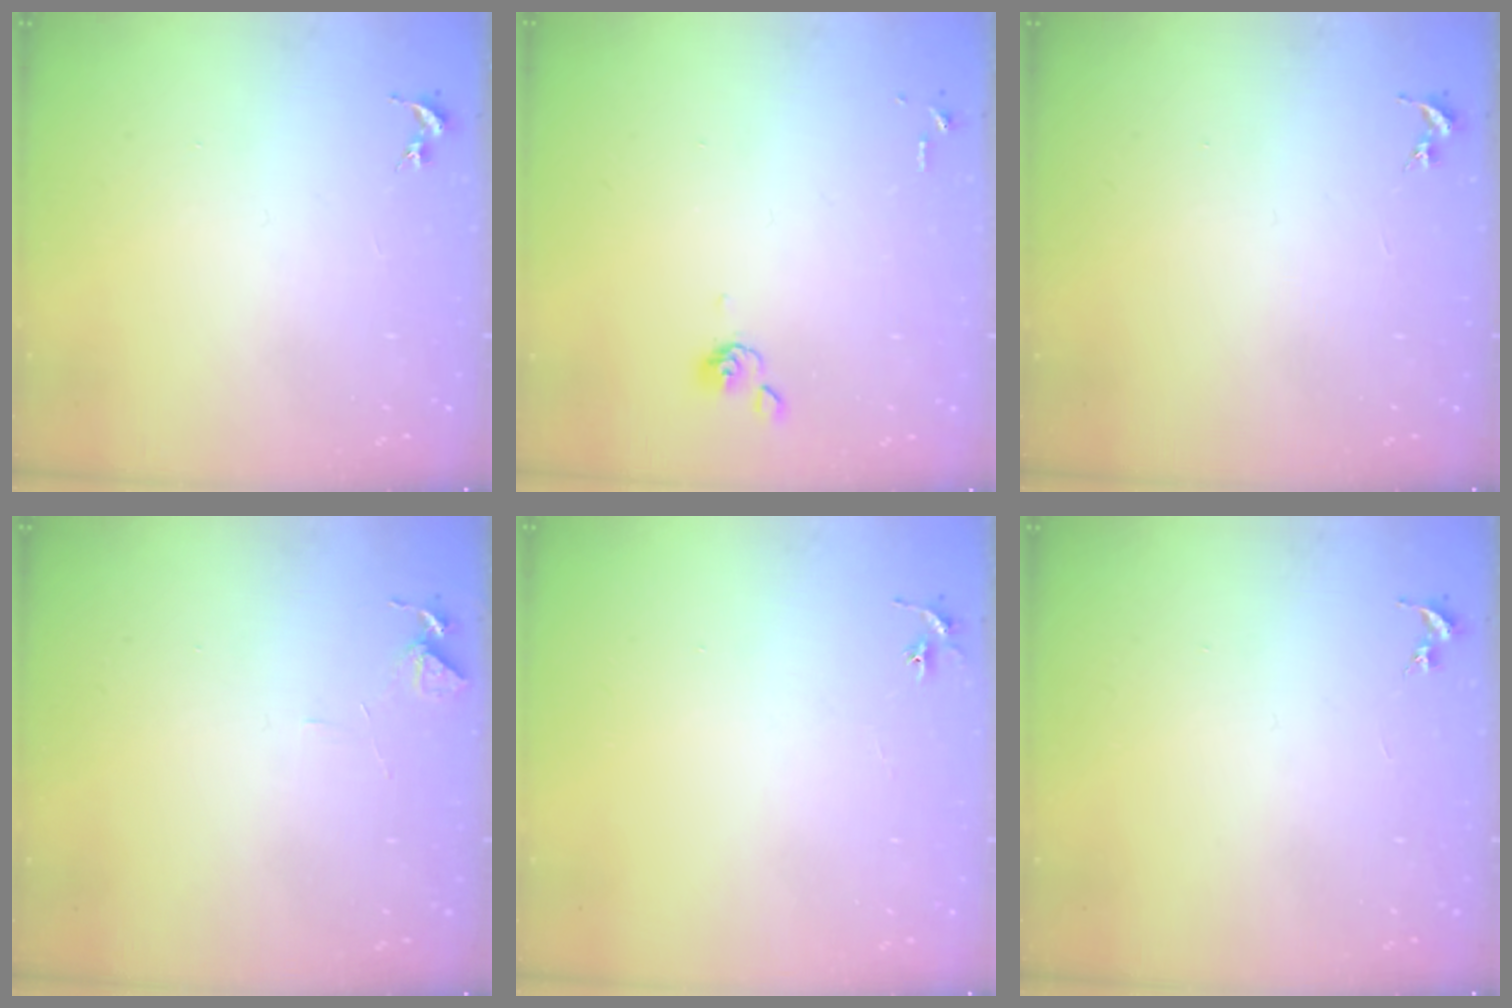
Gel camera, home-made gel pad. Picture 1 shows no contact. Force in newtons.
{"total": 4.9, "press": 4.8, "slide": 0.9}
{"total": 0.0}
{"total": 6.0, "press": 5.9, "slide": 0.6}
{"total": 2.9, "press": 2.9, "slide": 0.3}
{"total": 0.0}